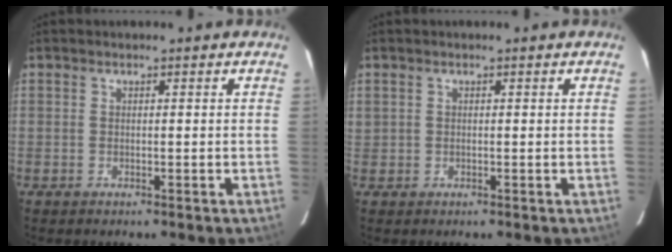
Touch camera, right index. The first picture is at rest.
{"total": 0.8, "force": [0.3, 0.7, 0.3], "torque": [-0.008, 0.012, 0.008]}